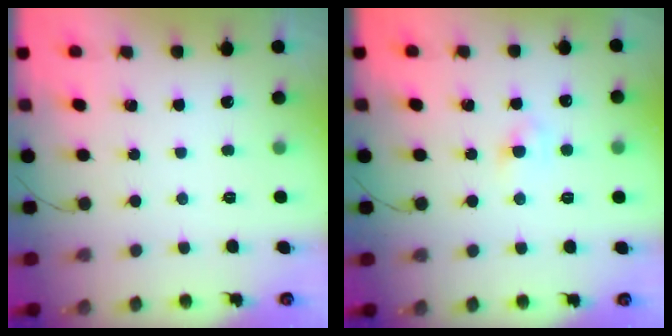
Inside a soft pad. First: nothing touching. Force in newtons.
{"total": 2.6, "press": 2.5, "slide": 0.8}